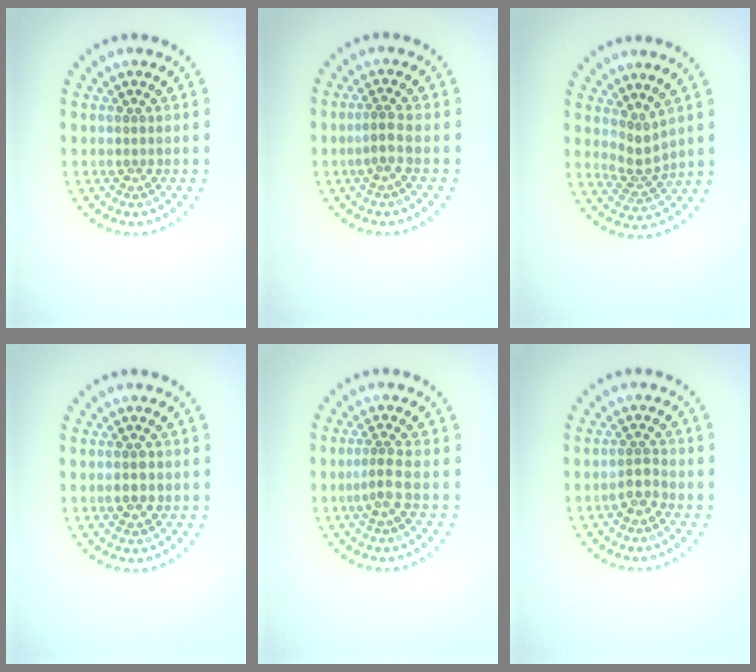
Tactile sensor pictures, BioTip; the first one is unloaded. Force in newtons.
{"total": 1.6, "press": 1.2, "slide": 1.1}
{"total": 2.2, "press": 1.5, "slide": 1.6}
{"total": 2.2, "press": 2.2, "slide": 0.1}
{"total": 1.9, "press": 1.2, "slide": 1.4}
{"total": 1.6, "press": 1.3, "slide": 1.0}